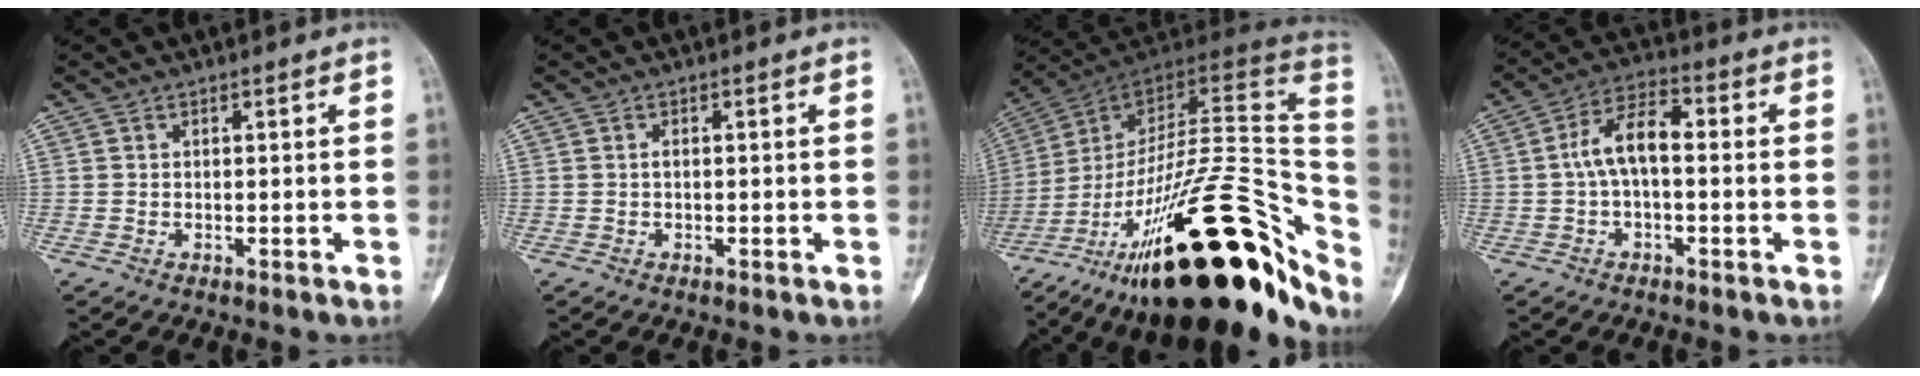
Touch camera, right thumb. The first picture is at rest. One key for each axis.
{"total": 0.6, "fx": -0.1, "fy": 0.3, "fz": 0.5, "tx": -0.010, "ty": 0.000, "tz": -0.003}
{"total": 39.8, "fx": -18.5, "fy": 15.4, "fz": 31.6, "tx": -0.390, "ty": 0.051, "tz": -0.276}
{"total": 8.5, "fx": -0.1, "fy": 4.2, "fz": 7.3, "tx": -0.132, "ty": 0.033, "tz": -0.010}